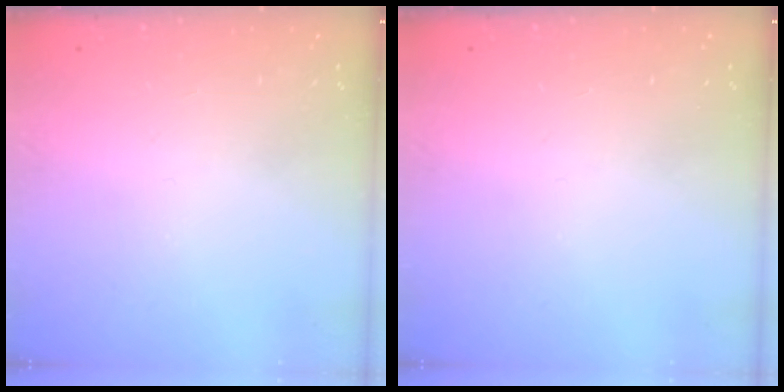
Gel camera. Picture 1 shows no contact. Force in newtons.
{"total": 0.0}